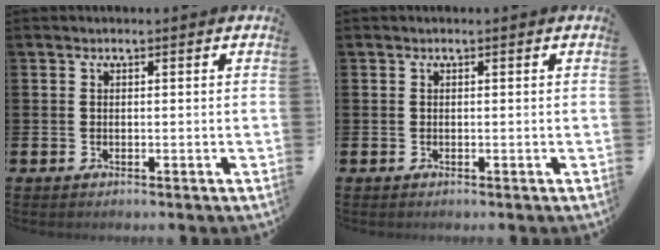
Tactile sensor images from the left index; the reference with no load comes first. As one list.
[{"total": 0.0}]